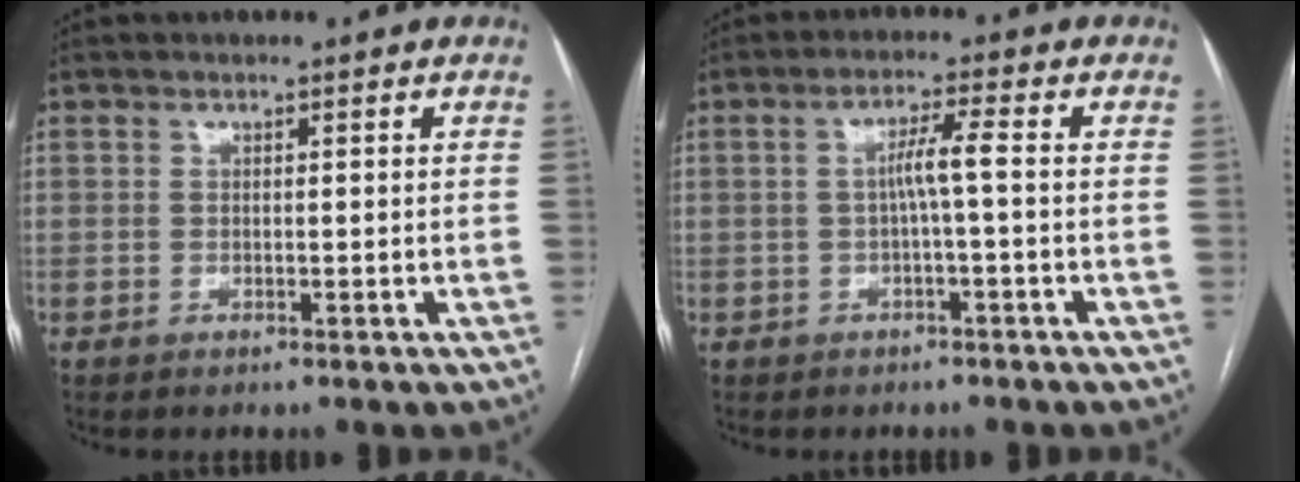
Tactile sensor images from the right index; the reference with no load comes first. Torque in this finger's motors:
{"motor_torque": [0.73, -0.02, 0.30, 0.09]}